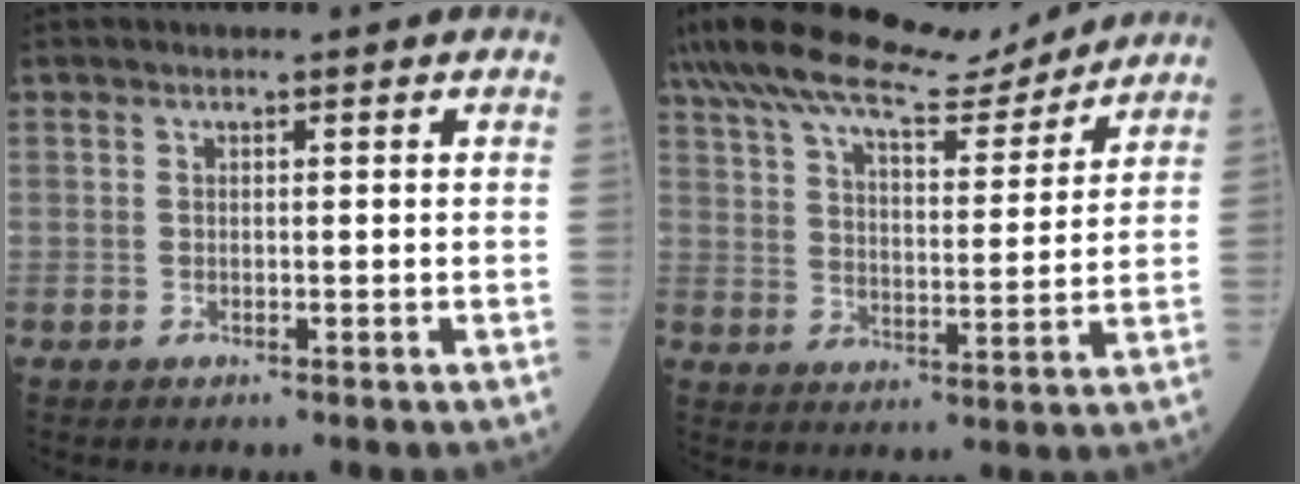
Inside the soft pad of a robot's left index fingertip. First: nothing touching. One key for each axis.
{"total": 16.8, "fx": 15.0, "fy": 3.1, "fz": 7.0, "tx": -0.131, "ty": 0.021, "tz": 0.237}